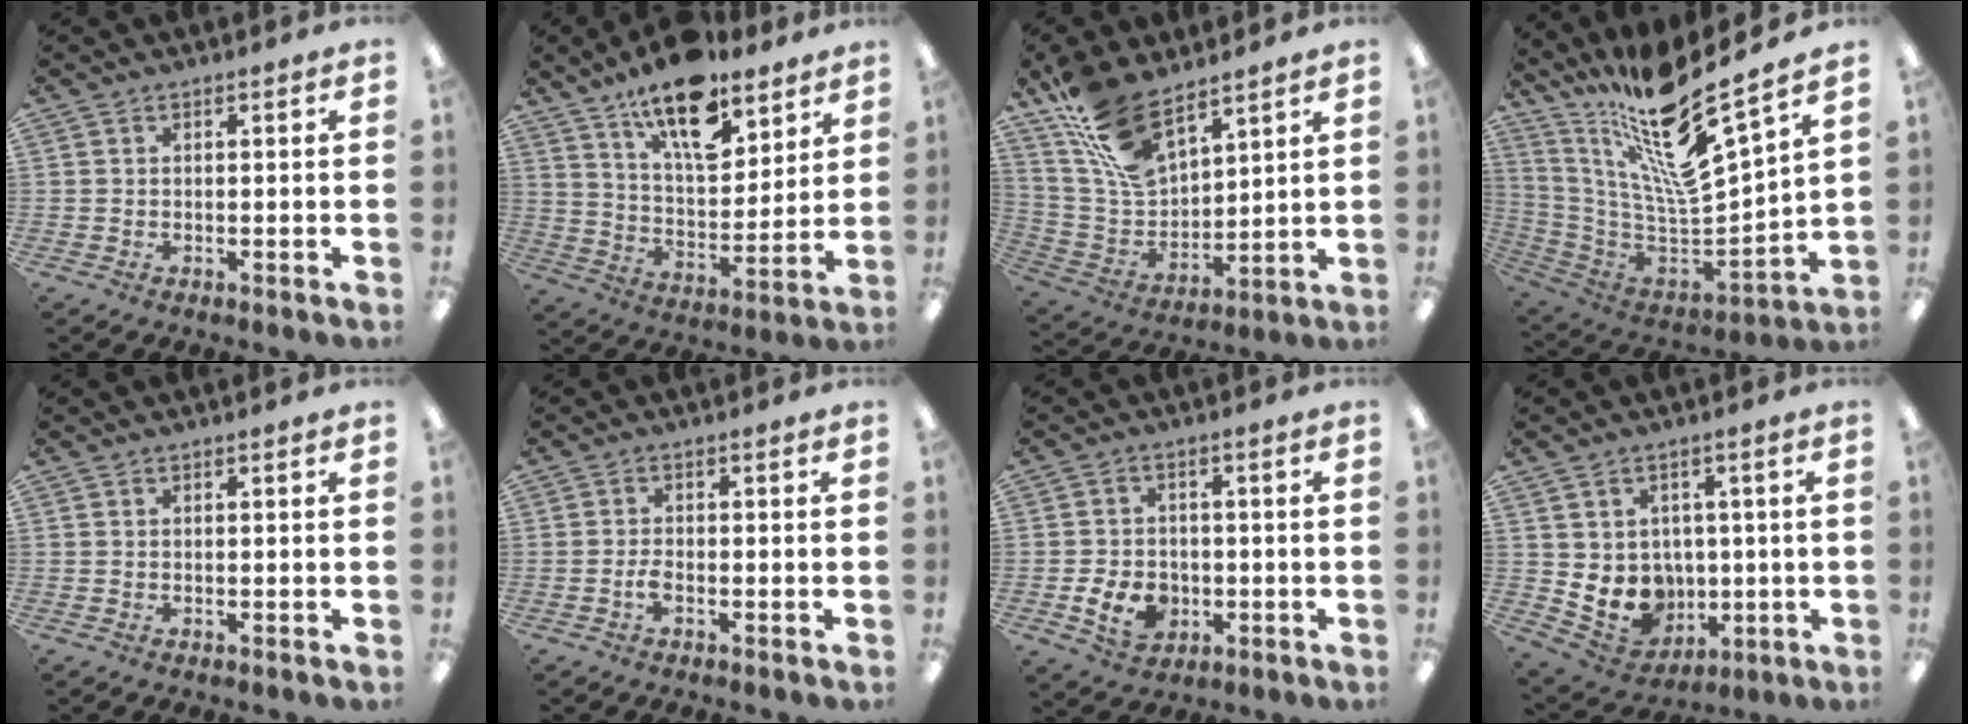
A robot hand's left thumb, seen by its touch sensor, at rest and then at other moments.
{"total": 16.9, "force": [12.2, 7.1, 9.4], "torque": [-0.149, -0.068, 0.210]}
{"total": 15.7, "force": [11.2, 7.2, 8.3], "torque": [-0.186, -0.054, 0.212]}
{"total": 20.6, "force": [15.8, 2.0, 13.1], "torque": [-0.238, -0.131, 0.250]}
{"total": 0.0}
{"total": 2.3, "force": [-0.9, 0.9, 1.9], "torque": [-0.033, 0.004, -0.015]}
{"total": 7.4, "force": [-2.1, 5.4, 4.5], "torque": [-0.088, 0.008, -0.037]}
{"total": 8.5, "force": [0.0, 7.9, 3.2], "torque": [-0.066, -0.007, 0.011]}